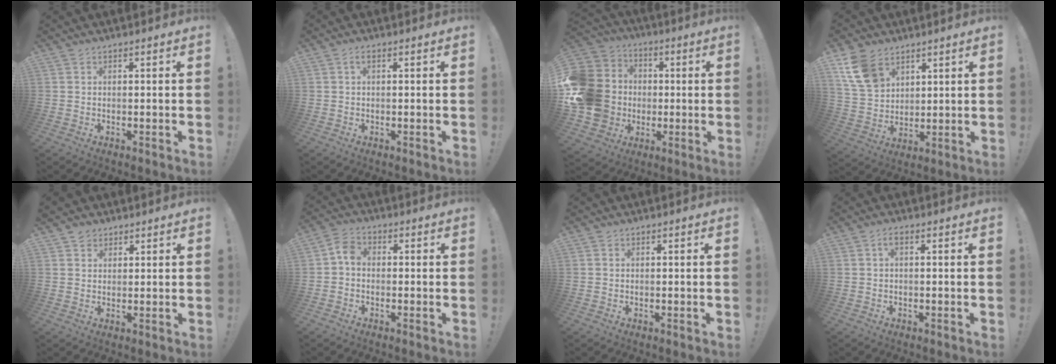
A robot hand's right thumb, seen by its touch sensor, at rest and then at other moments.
{"total": 1.1, "force": [0.1, 0.4, 1.1], "torque": [-0.025, 0.005, 0.002]}
{"total": 19.2, "force": [-1.2, 16.8, 9.1], "torque": [-0.174, 0.016, 0.013]}
{"total": 12.7, "force": [6.9, 8.9, 5.9], "torque": [-0.096, -0.025, 0.141]}
{"total": 2.7, "force": [2.0, 1.8, 0.3], "torque": [0.004, -0.009, 0.034]}
{"total": 4.3, "force": [-0.7, 3.1, 3.0], "torque": [-0.058, 0.014, -0.011]}
{"total": 0.0}
{"total": 1.8, "force": [-0.2, 0.5, 1.7], "torque": [-0.034, 0.008, -0.005]}